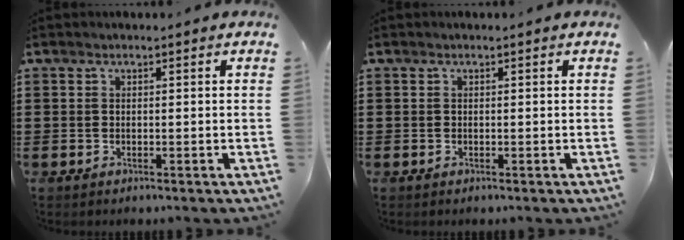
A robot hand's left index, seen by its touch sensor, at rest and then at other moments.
{"total": 0.0}